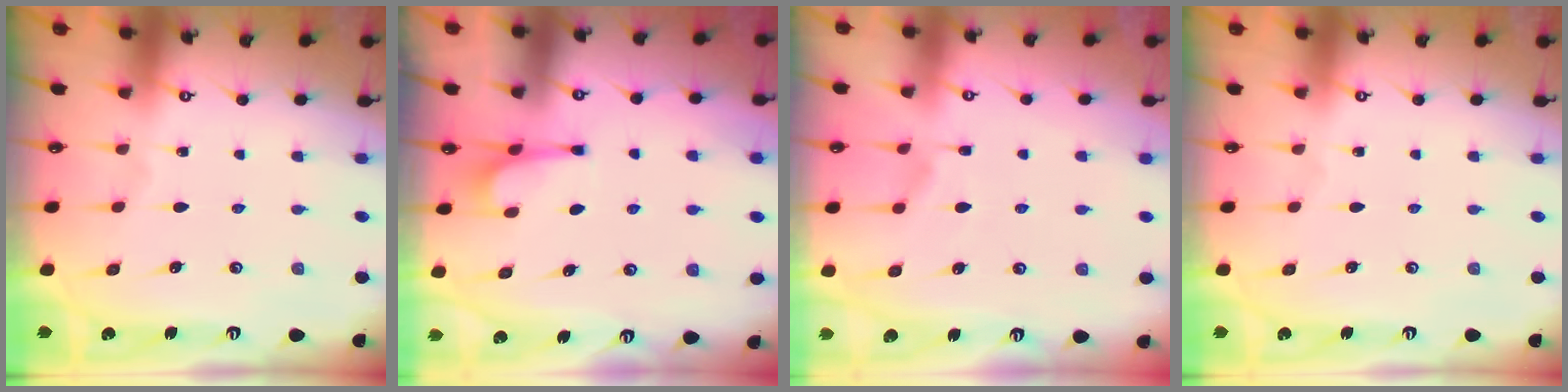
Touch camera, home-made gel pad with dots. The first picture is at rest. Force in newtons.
{"total": 3.8, "press": 3.8, "slide": 0.3}
{"total": 1.6, "press": 0.8, "slide": 1.4}
{"total": 0.0}